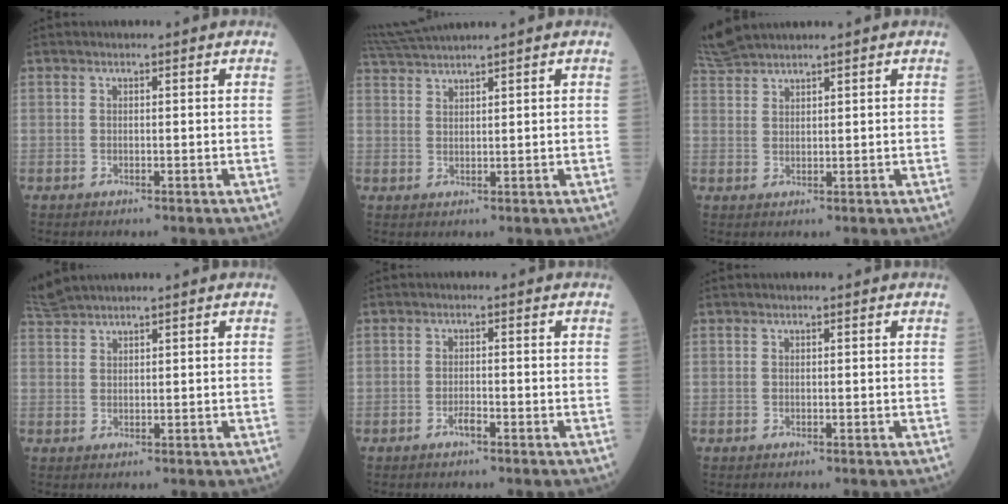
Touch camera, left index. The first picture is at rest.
{"total": 4.9, "force": [4.4, -1.4, 1.4], "torque": [-0.035, 0.014, 0.090]}
{"total": 4.7, "force": [4.5, -0.3, 1.3], "torque": [-0.043, 0.021, 0.101]}
{"total": 2.8, "force": [2.7, -0.5, 0.5], "torque": [-0.022, 0.018, 0.065]}
{"total": 1.4, "force": [-1.1, 0.2, 0.9], "torque": [-0.017, -0.004, -0.022]}
{"total": 0.0}